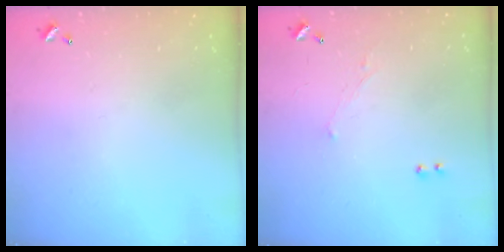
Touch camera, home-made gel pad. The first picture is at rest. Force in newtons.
{"total": 1.2, "press": 0.8, "slide": 0.9}